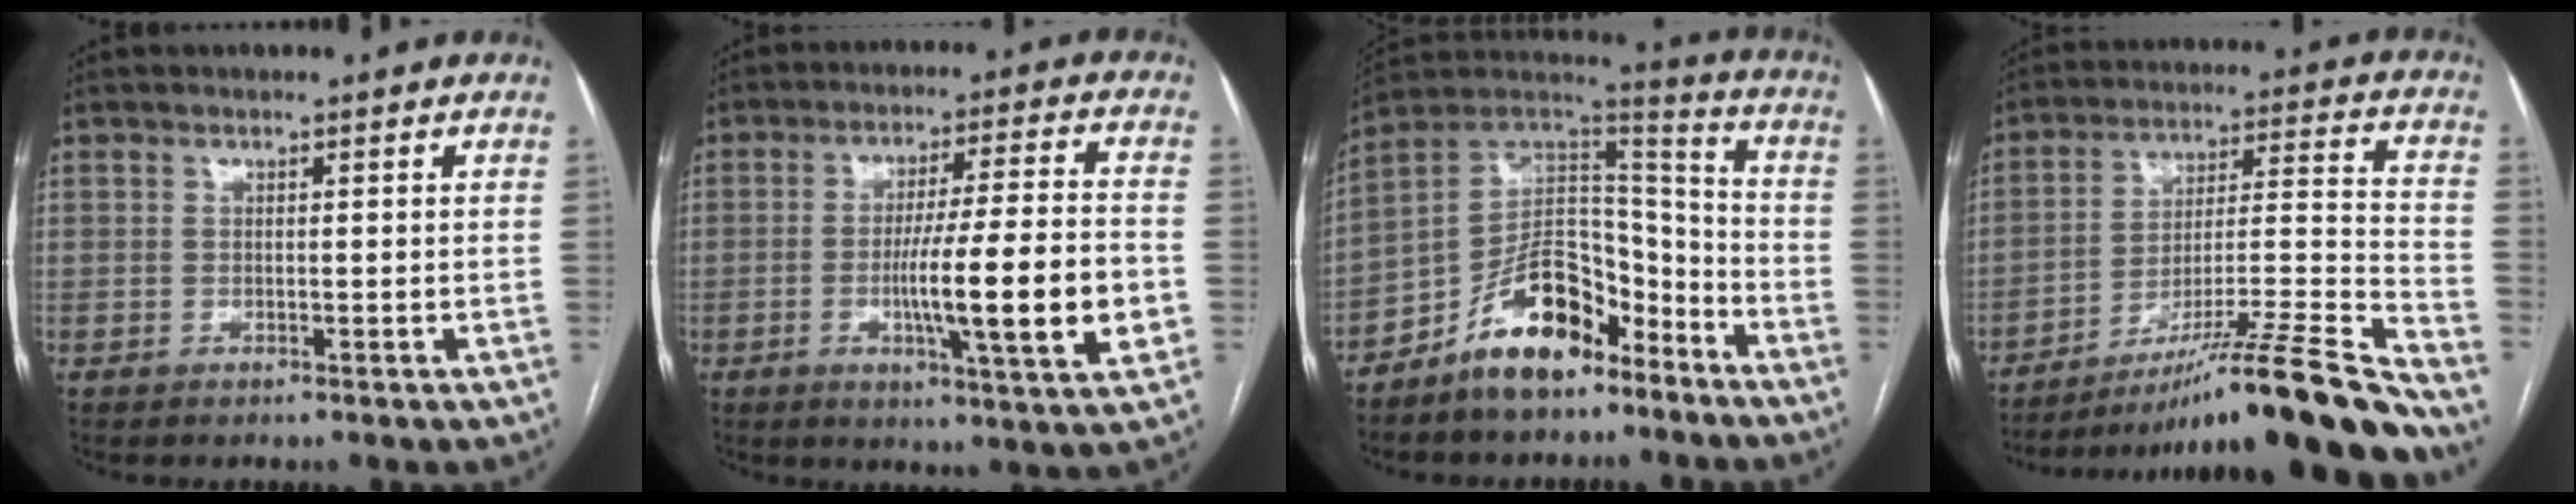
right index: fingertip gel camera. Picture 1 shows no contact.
{"total": 15.4, "force": [-3.2, 0.5, 15.1], "torque": [-0.238, -0.009, -0.053]}
{"total": 14.3, "force": [-9.5, 6.6, 8.5], "torque": [-0.149, 0.037, -0.168]}
{"total": 24.0, "force": [-19.5, -1.0, 13.9], "torque": [-0.161, -0.006, -0.311]}